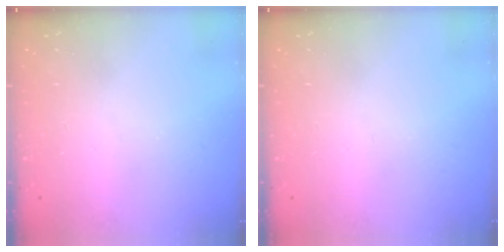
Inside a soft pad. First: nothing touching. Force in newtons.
{"total": 0.0}